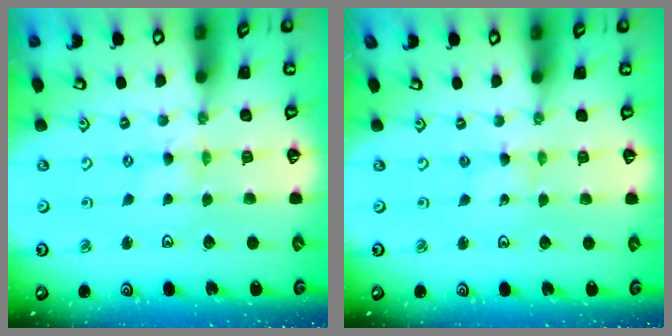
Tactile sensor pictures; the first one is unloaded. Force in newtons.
{"total": 1.1, "press": 1.1, "slide": 0.1}